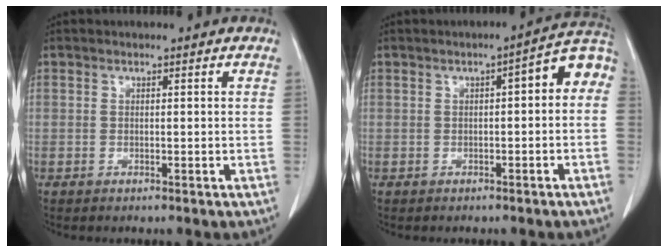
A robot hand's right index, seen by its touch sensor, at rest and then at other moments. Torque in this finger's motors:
{"motor_torque": [0.48, -0.18, 0.22, 0.02]}